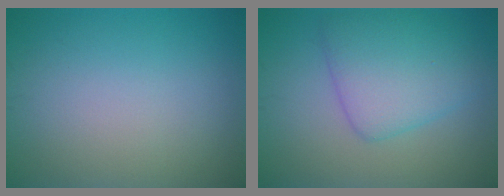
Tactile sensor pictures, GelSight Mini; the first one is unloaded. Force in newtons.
{"total": 5.4, "press": 5.4, "slide": 0.1}